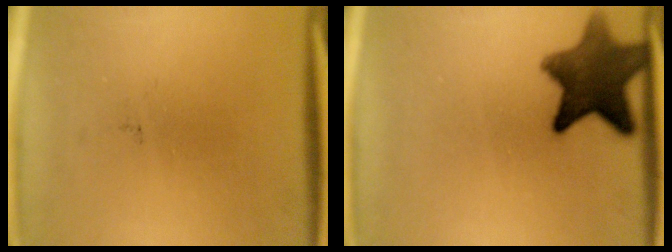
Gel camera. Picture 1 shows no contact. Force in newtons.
{"total": 10.7}